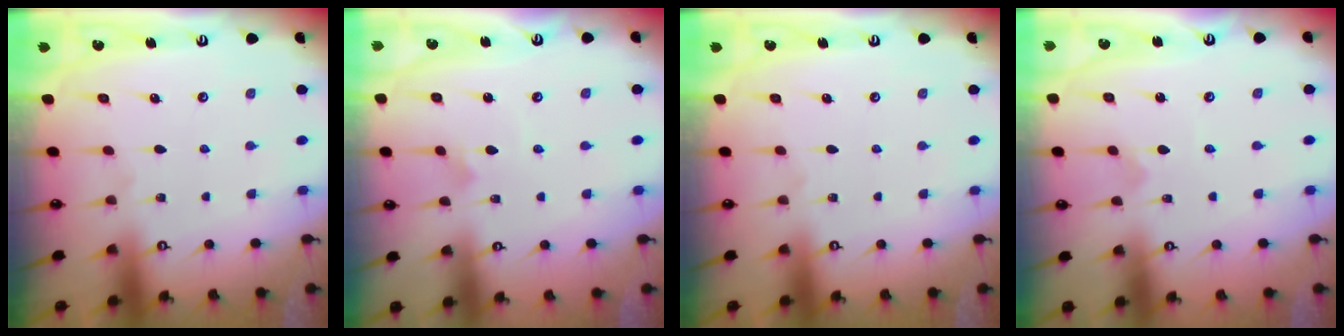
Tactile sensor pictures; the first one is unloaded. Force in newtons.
{"total": 1.5, "press": 1.5, "slide": 0.1}
{"total": 0.0}
{"total": 0.0}